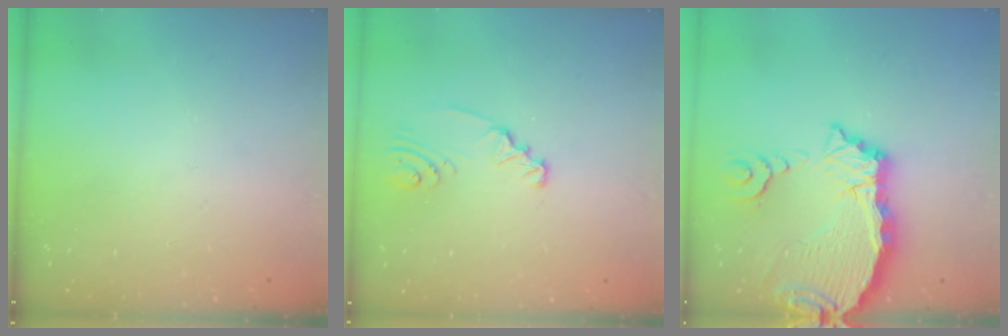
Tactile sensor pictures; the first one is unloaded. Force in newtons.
{"total": 2.4, "press": 2.4, "slide": 0.3}
{"total": 15.1, "press": 14.9, "slide": 2.0}